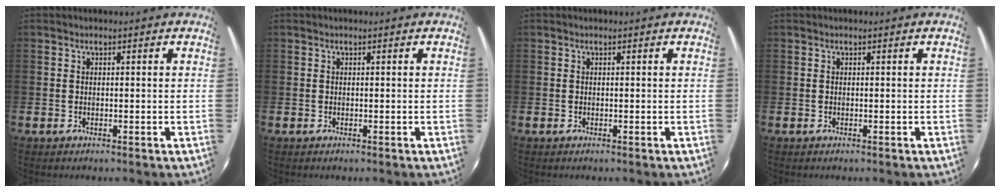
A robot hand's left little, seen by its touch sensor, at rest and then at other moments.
{"total": 0.0}
{"total": 0.0}
{"total": 0.0}